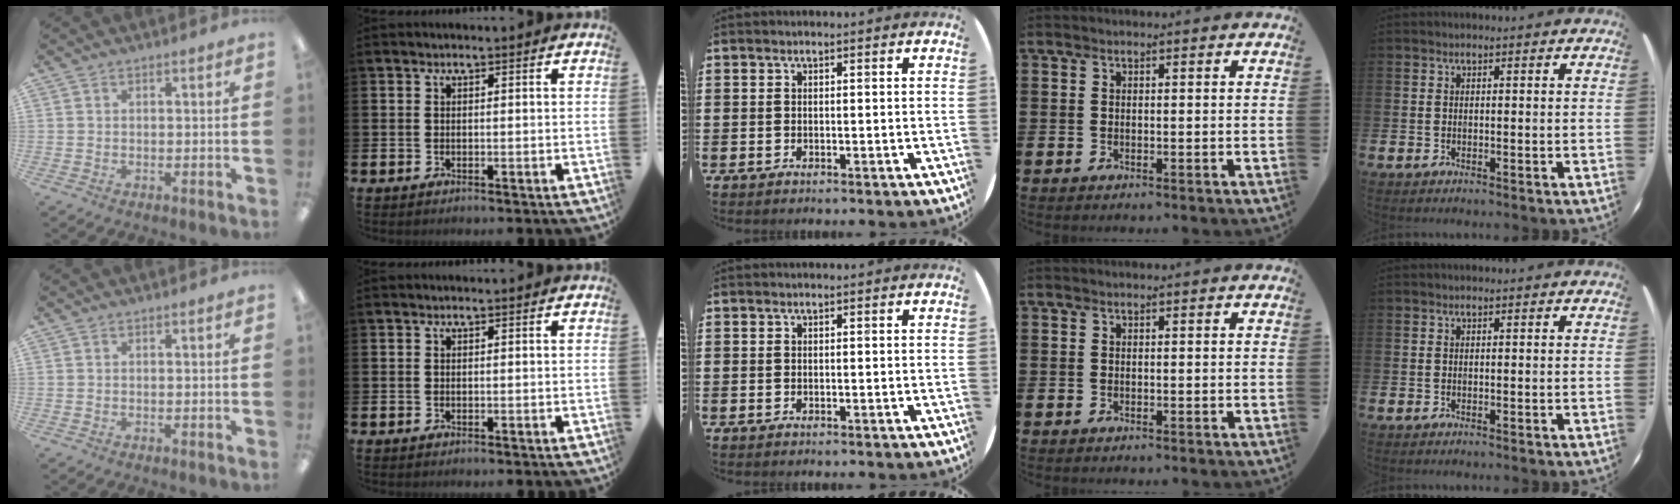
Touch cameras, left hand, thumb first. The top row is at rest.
{}